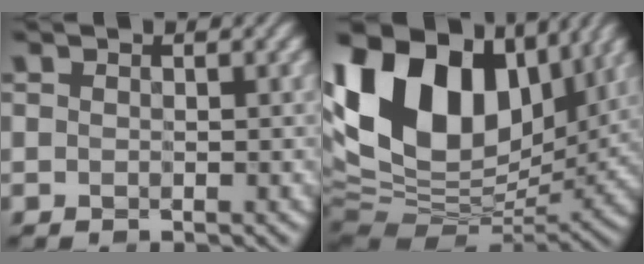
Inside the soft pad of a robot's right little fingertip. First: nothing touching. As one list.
[{"total": 16.7, "force": [4.9, 11.1, 11.6], "torque": [-0.228, 0.027, 0.073]}]